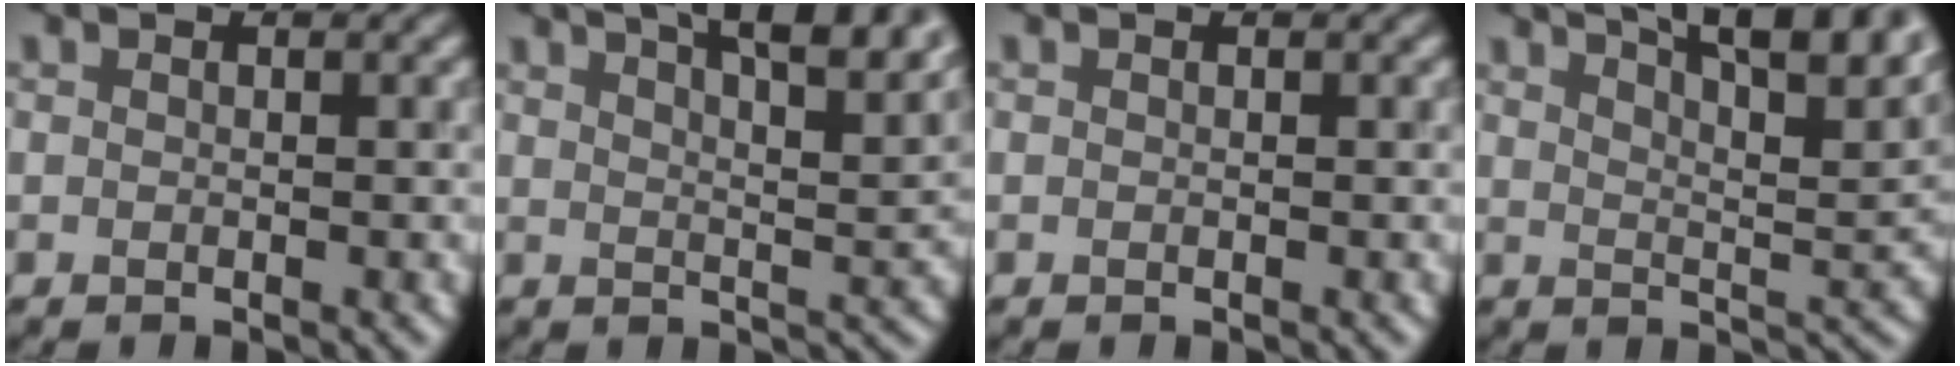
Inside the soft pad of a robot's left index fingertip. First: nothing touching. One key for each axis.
{"total": 12.4, "fx": 8.3, "fy": 4.1, "fz": 8.2, "tx": -0.073, "ty": 0.040, "tz": 0.080}
{"total": 0.0}
{"total": 13.5, "fx": 9.6, "fy": 4.2, "fz": 8.5, "tx": -0.083, "ty": 0.035, "tz": 0.094}